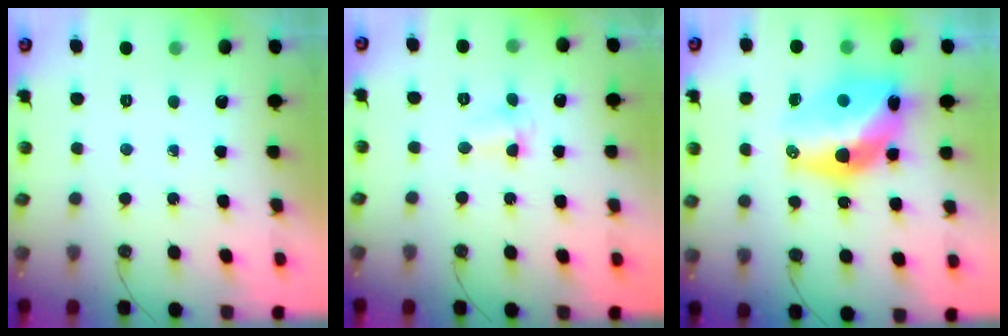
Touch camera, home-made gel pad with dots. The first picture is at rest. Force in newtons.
{"total": 3.6, "press": 3.5, "slide": 0.8}
{"total": 16.2, "press": 16.1, "slide": 1.8}